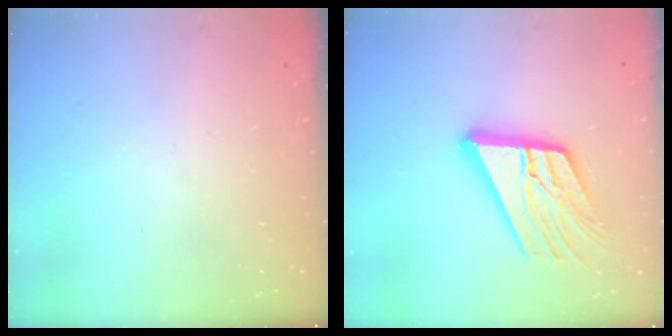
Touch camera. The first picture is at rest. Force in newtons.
{"total": 17.6, "press": 17.5, "slide": 2.2}